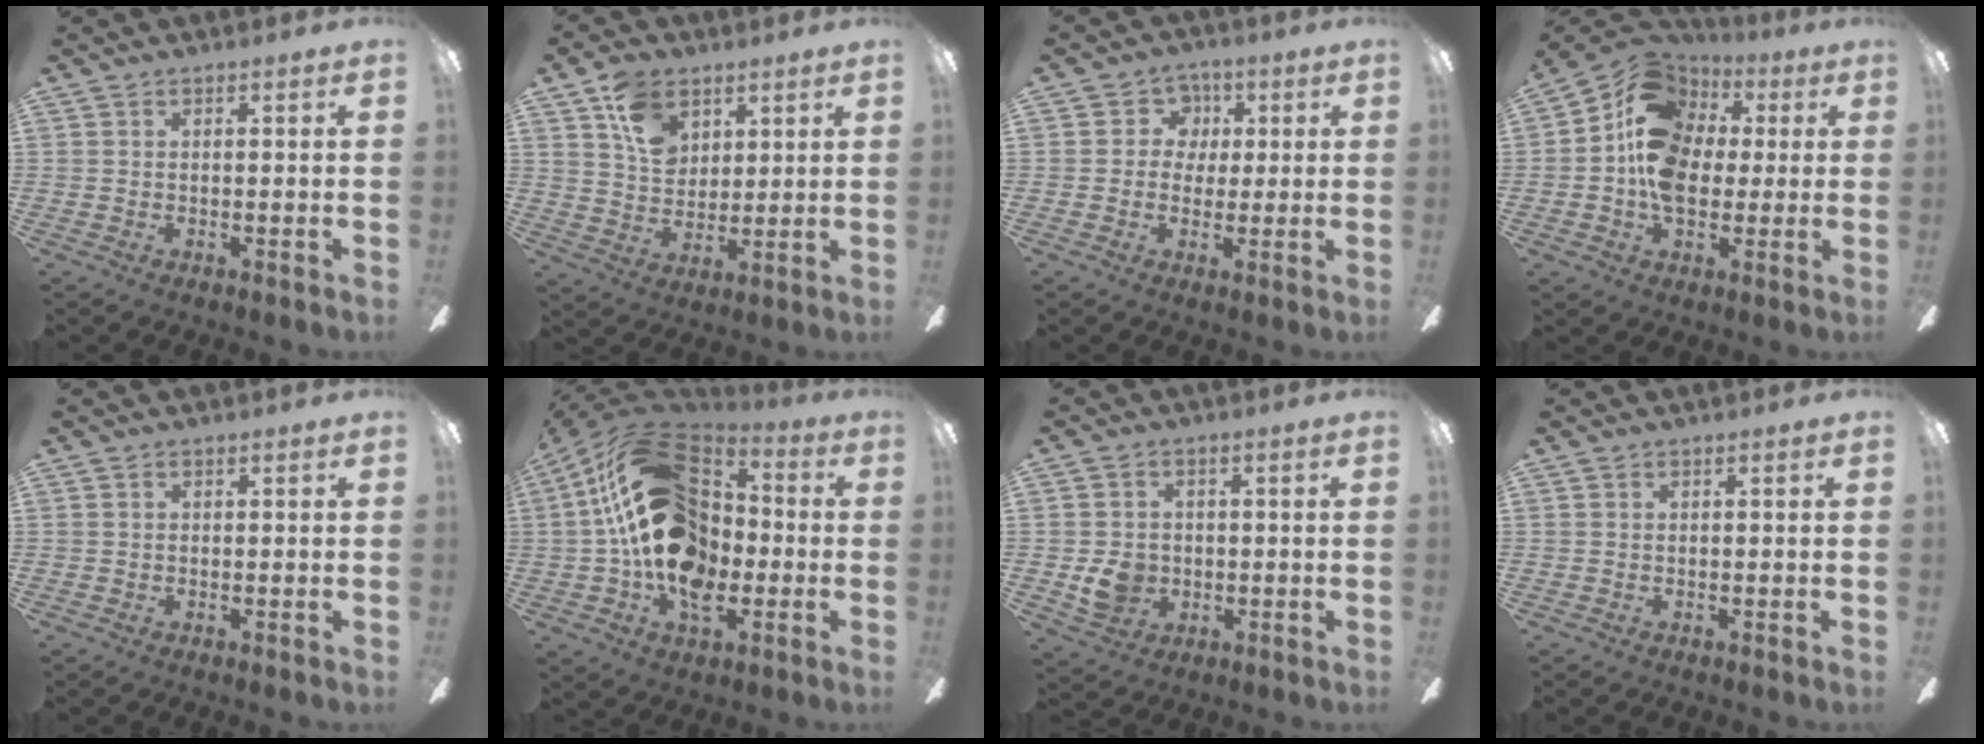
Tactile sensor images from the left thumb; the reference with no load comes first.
{"total": 11.0, "force": [5.6, 7.9, 5.3], "torque": [-0.085, -0.007, 0.106]}
{"total": 4.8, "force": [0.2, 4.7, 1.1], "torque": [-0.020, 0.010, 0.000]}
{"total": 15.1, "force": [1.5, 11.6, 9.6], "torque": [-0.190, 0.009, 0.028]}
{"total": 0.0}
{"total": 26.1, "force": [1.5, 17.5, 19.2], "torque": [-0.373, 0.014, 0.030]}
{"total": 7.1, "force": [-0.9, 6.4, 3.1], "torque": [-0.056, 0.007, -0.014]}
{"total": 0.0}